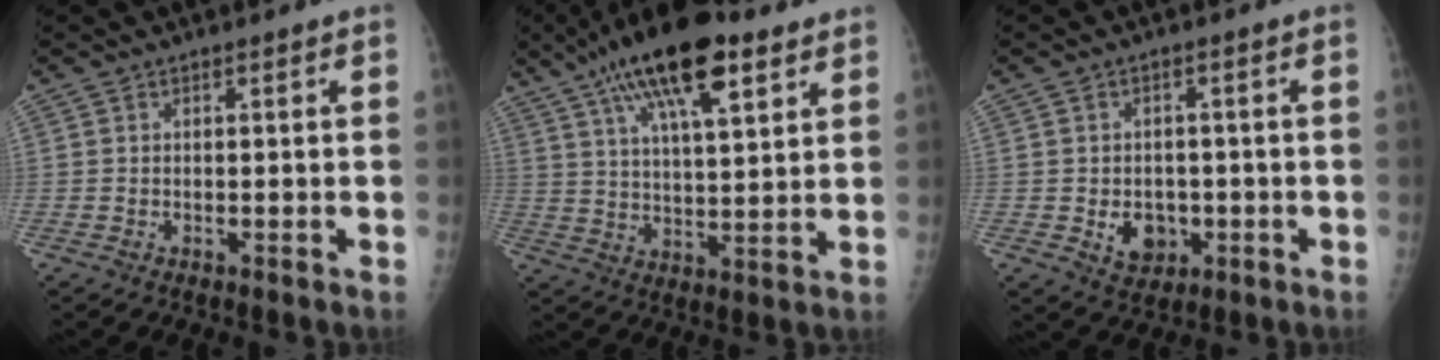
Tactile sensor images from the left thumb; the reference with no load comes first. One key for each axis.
{"total": 17.5, "fx": 9.8, "fy": 6.0, "fz": 13.2, "tx": -0.210, "ty": -0.018, "tz": 0.166}
{"total": 5.7, "fx": -1.3, "fy": 4.6, "fz": 3.1, "tx": -0.022, "ty": 0.005, "tz": -0.010}